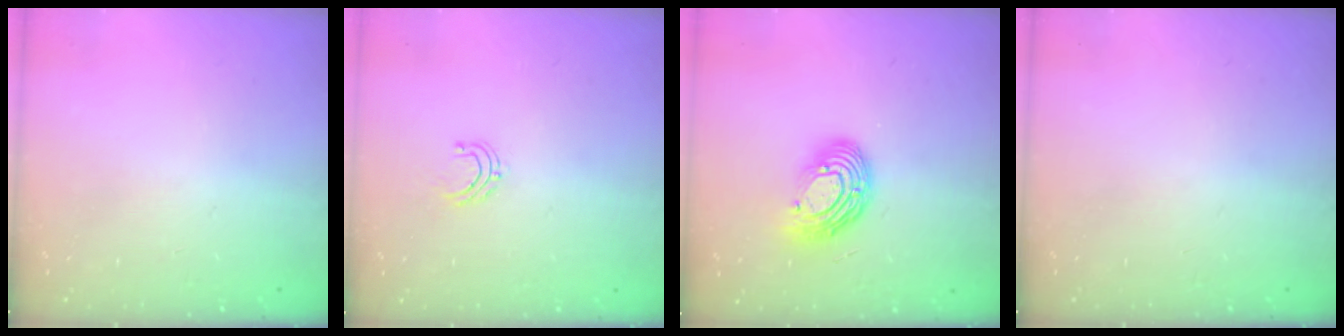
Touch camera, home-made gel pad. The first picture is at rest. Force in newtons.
{"total": 4.3, "press": 4.3, "slide": 0.3}
{"total": 12.1, "press": 12.1, "slide": 1.0}
{"total": 0.0}